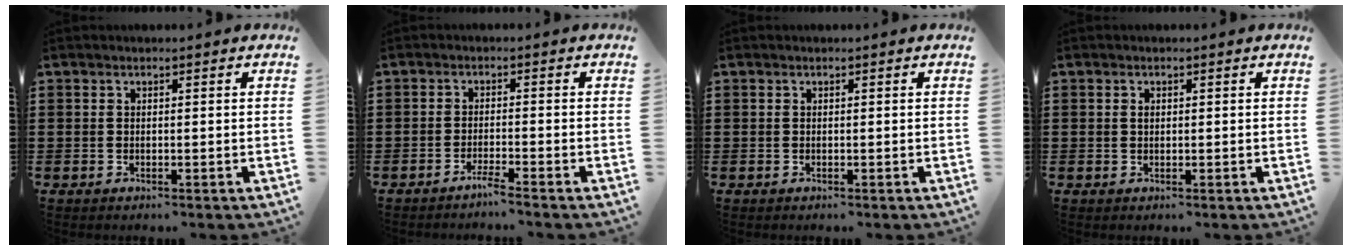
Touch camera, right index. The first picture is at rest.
{"total": 2.1, "force": [-1.8, -0.4, 0.9], "torque": [-0.016, -0.002, -0.034]}
{"total": 0.0}
{"total": 0.7, "force": [0.2, 0.5, 0.5], "torque": [-0.011, 0.000, 0.004]}